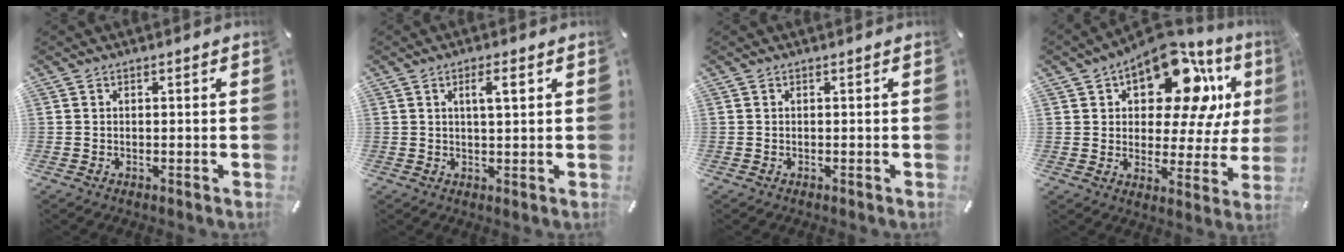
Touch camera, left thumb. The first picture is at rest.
{"total": 4.0, "force": [1.4, 0.7, 3.7], "torque": [-0.068, 0.002, 0.018]}
{"total": 0.0}
{"total": 18.1, "force": [10.1, 9.4, 11.8], "torque": [-0.173, -0.070, 0.170]}